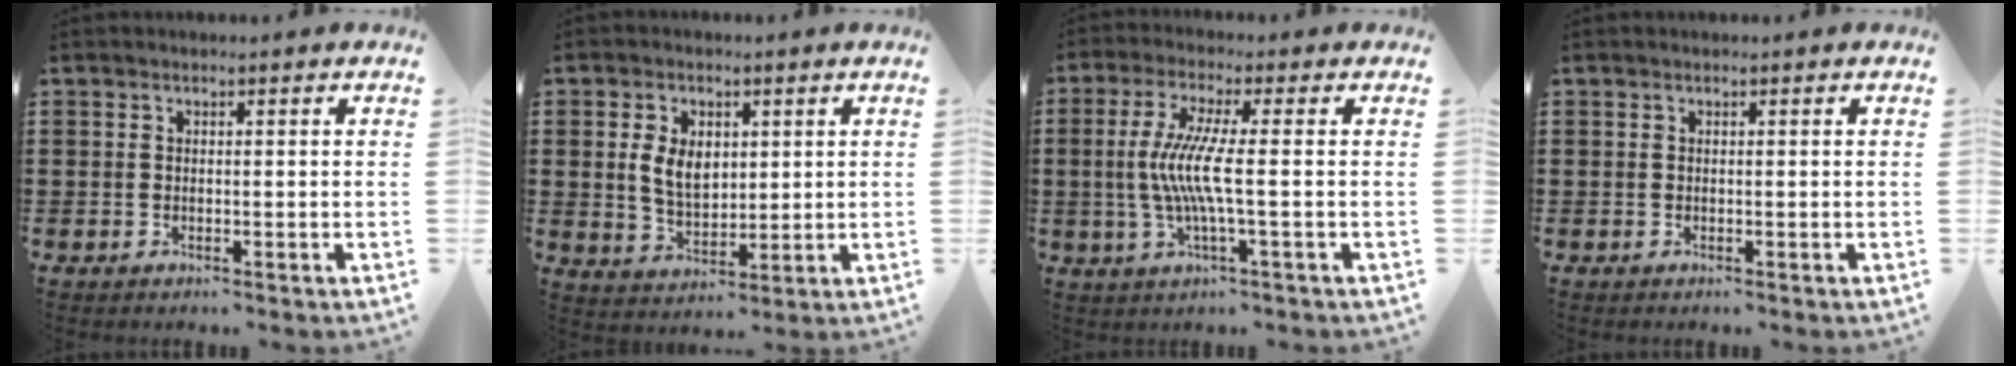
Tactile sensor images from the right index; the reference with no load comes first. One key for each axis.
{"total": 6.0, "fx": 1.1, "fy": 4.0, "fz": 4.4, "tx": -0.094, "ty": 0.009, "tz": 0.014}
{"total": 7.3, "fx": -0.8, "fy": 0.2, "fz": 7.3, "tx": -0.167, "ty": -0.019, "tz": -0.029}
{"total": 0.0}